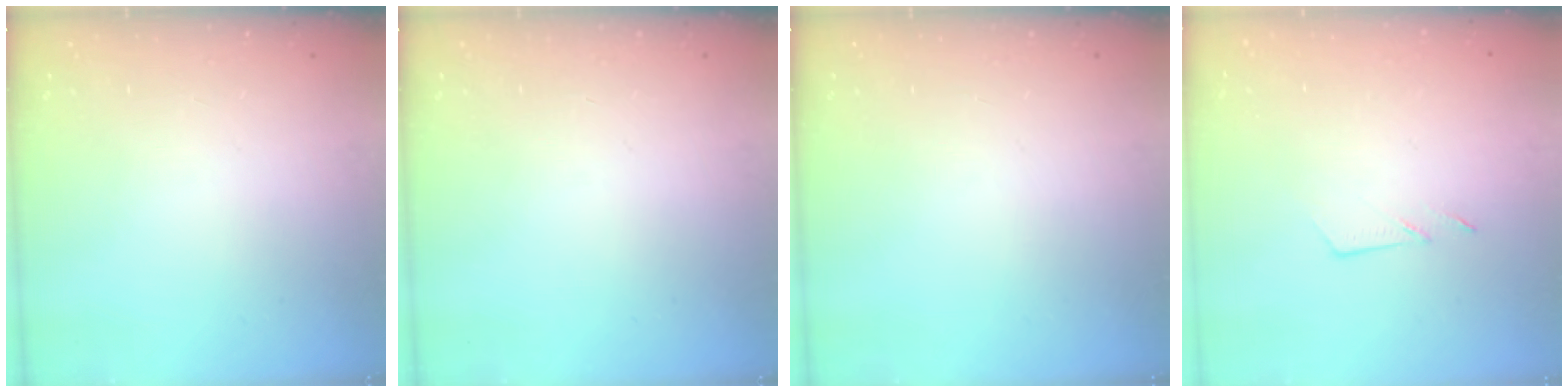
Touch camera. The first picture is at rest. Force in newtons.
{"total": 0.0}
{"total": 0.0}
{"total": 4.2, "press": 4.2, "slide": 0.5}